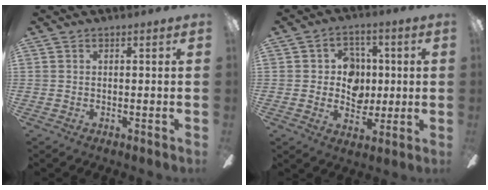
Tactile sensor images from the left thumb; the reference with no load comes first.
{"total": 8.2, "force": [0.6, 7.3, 3.6], "torque": [-0.044, 0.005, 0.013]}